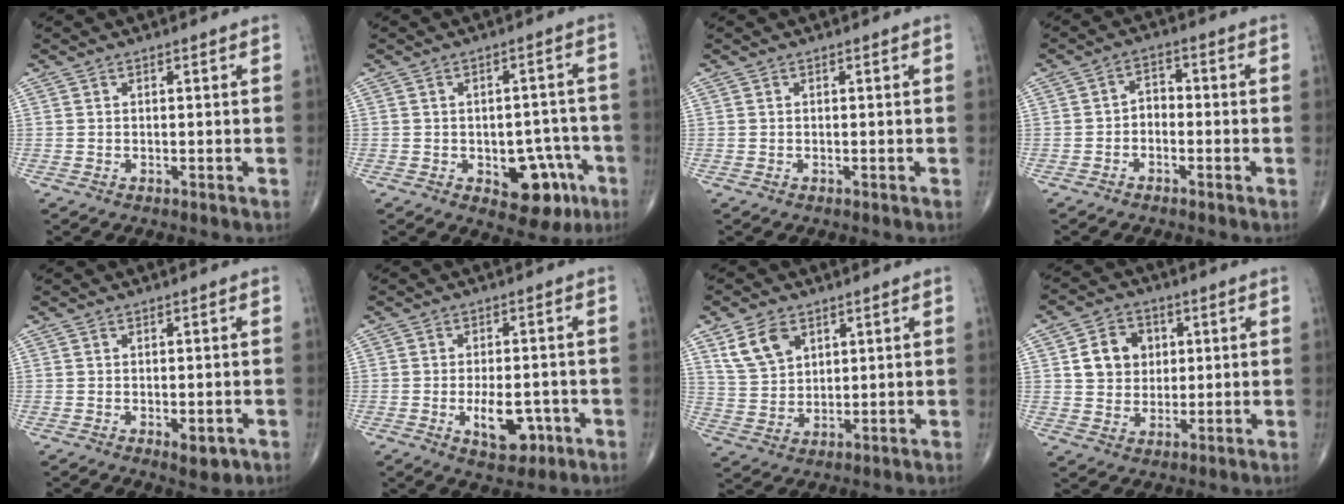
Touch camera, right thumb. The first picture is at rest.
{"total": 10.1, "force": [-4.1, 6.0, 7.0], "torque": [-0.047, 0.033, -0.044]}
{"total": 0.0}
{"total": 3.1, "force": [-1.1, 2.3, 1.9], "torque": [-0.017, 0.023, -0.030]}
{"total": 3.2, "force": [-1.1, 1.5, 2.6], "torque": [-0.025, -0.004, -0.008]}
{"total": 7.3, "force": [-2.4, 3.8, 5.7], "torque": [-0.073, 0.005, -0.030]}
{"total": 8.1, "force": [4.3, 5.3, 4.4], "torque": [-0.070, -0.016, 0.090]}
{"total": 8.8, "force": [2.0, 7.4, 4.3], "torque": [-0.034, -0.006, 0.035]}